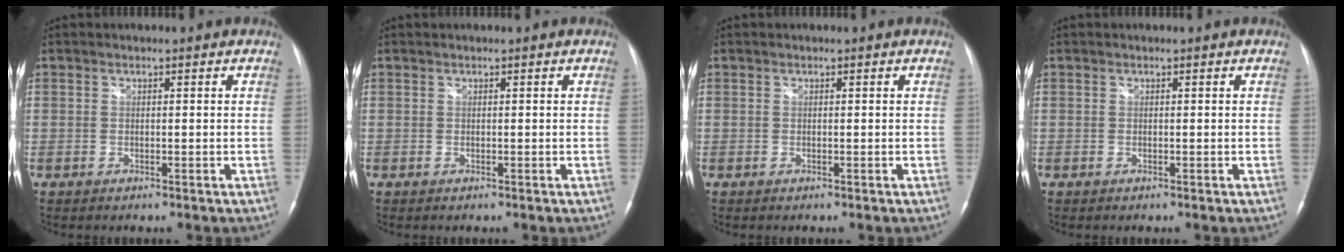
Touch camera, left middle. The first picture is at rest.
{"total": 0.0}
{"total": 0.0}
{"total": 0.0}